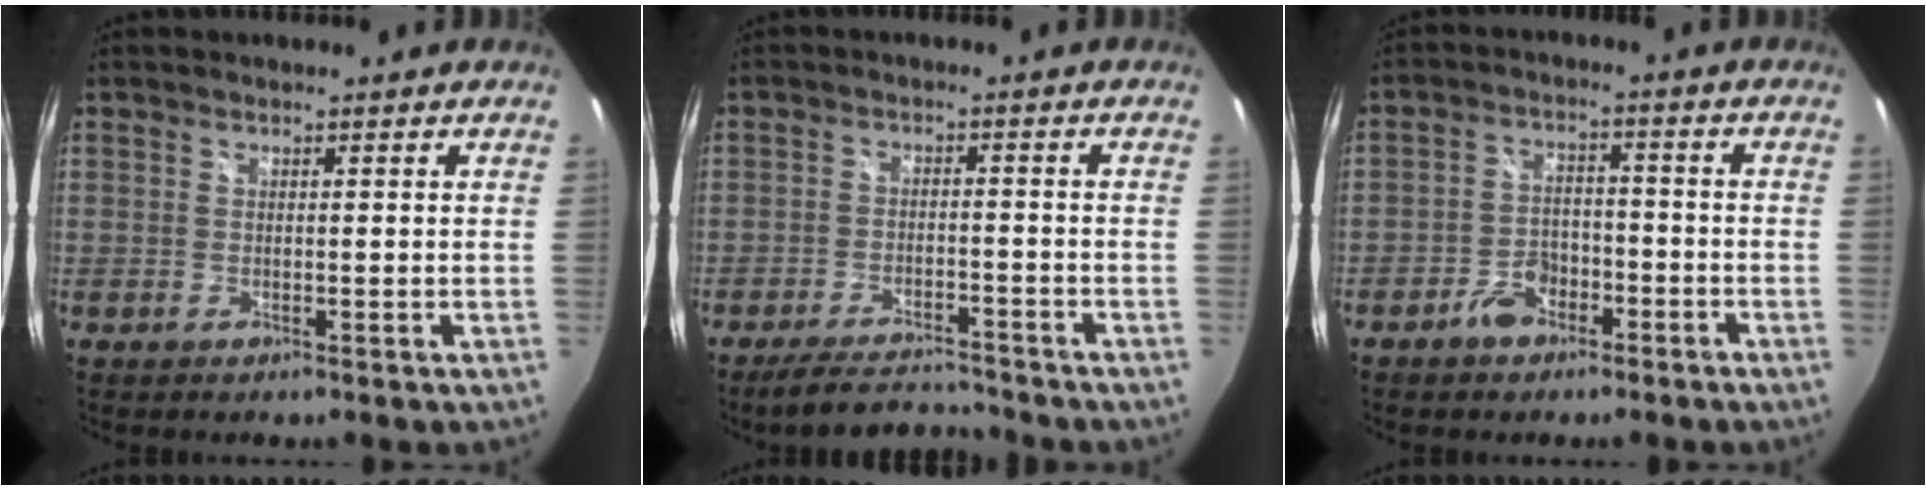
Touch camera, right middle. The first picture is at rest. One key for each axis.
{"total": 9.1, "fx": -8.5, "fy": 1.7, "fz": 3.0, "tx": -0.080, "ty": 0.001, "tz": -0.131}
{"total": 5.6, "fx": -3.9, "fy": 3.4, "fz": 2.1, "tx": -0.054, "ty": 0.014, "tz": -0.058}